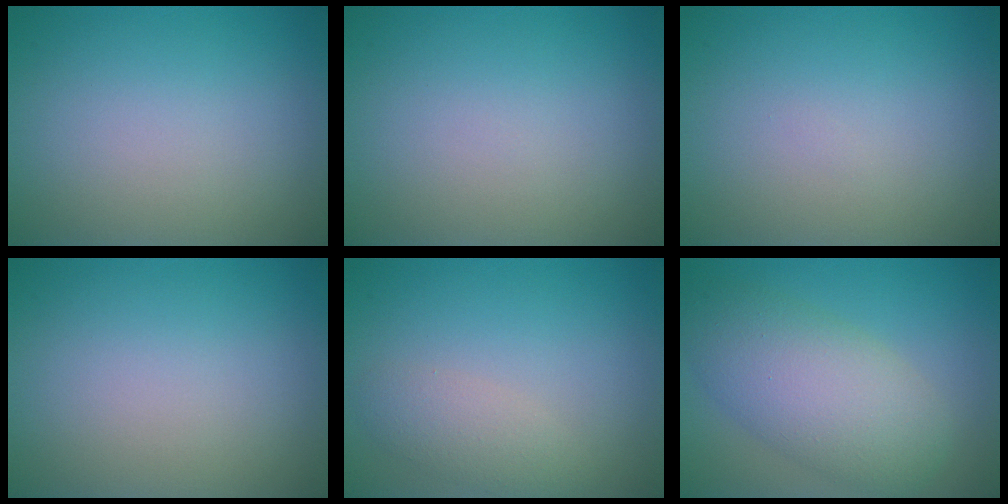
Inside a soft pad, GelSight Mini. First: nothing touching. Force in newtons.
{"total": 0.0}
{"total": 0.0}
{"total": 0.0}
{"total": 2.3, "press": 2.3, "slide": 0.2}
{"total": 7.0, "press": 7.0, "slide": 0.2}